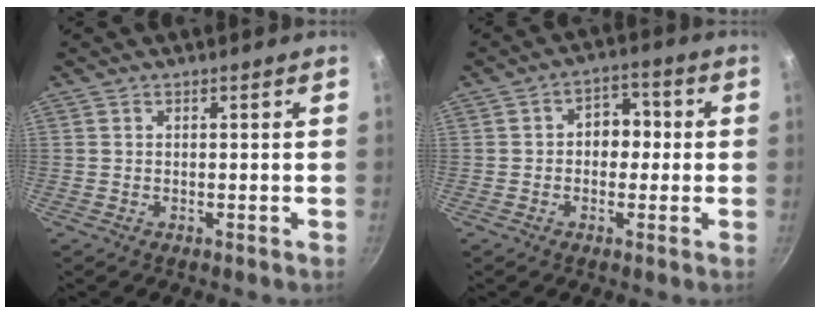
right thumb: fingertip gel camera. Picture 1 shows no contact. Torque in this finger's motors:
{"motor_torque": [-0.76, 0.32, -0.23, 0.26, 0.04]}